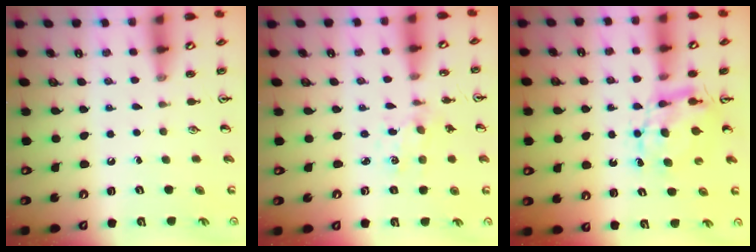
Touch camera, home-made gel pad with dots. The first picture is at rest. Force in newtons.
{"total": 1.1, "press": 1.1, "slide": 0.3}
{"total": 7.2, "press": 7.2, "slide": 0.6}